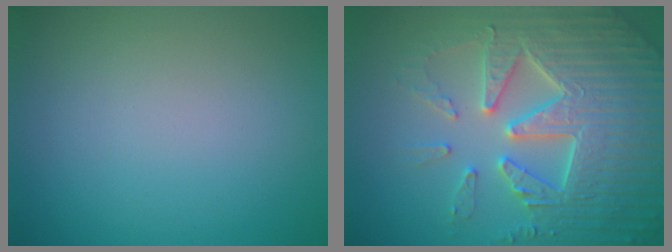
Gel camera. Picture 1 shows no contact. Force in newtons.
{"total": 7.6, "press": 7.5, "slide": 1.5}